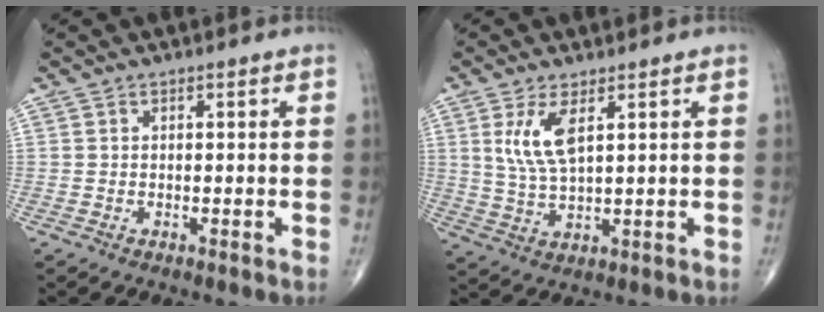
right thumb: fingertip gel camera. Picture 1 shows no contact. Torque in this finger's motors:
{"motor_torque": [0.18, 0.16, 0.89, 0.36, 0.08]}